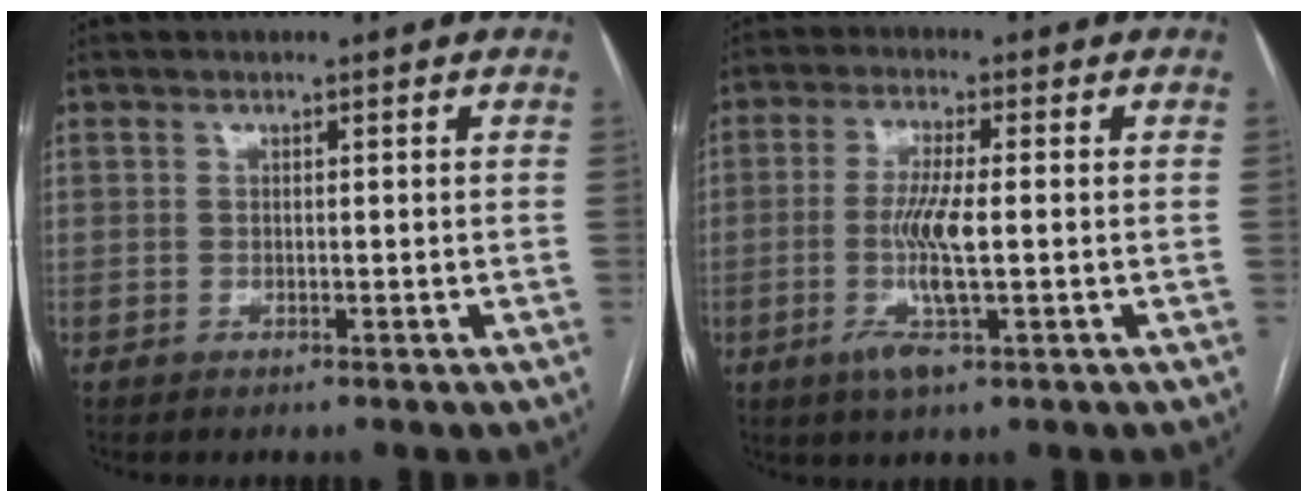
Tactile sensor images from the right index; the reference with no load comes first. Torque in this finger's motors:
{"motor_torque": [1.11, -0.21, 0.52, 0.15]}